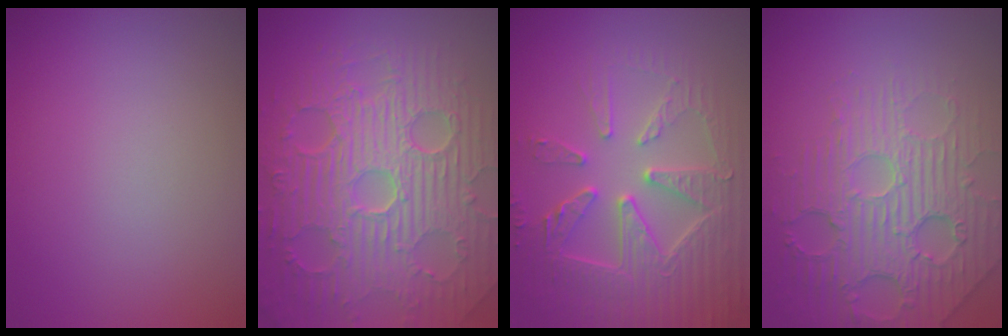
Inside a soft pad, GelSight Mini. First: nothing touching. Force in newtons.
{"total": 11.3, "press": 7.4, "slide": 8.6}
{"total": 6.7, "press": 5.6, "slide": 3.7}
{"total": 6.1, "press": 4.9, "slide": 3.7}